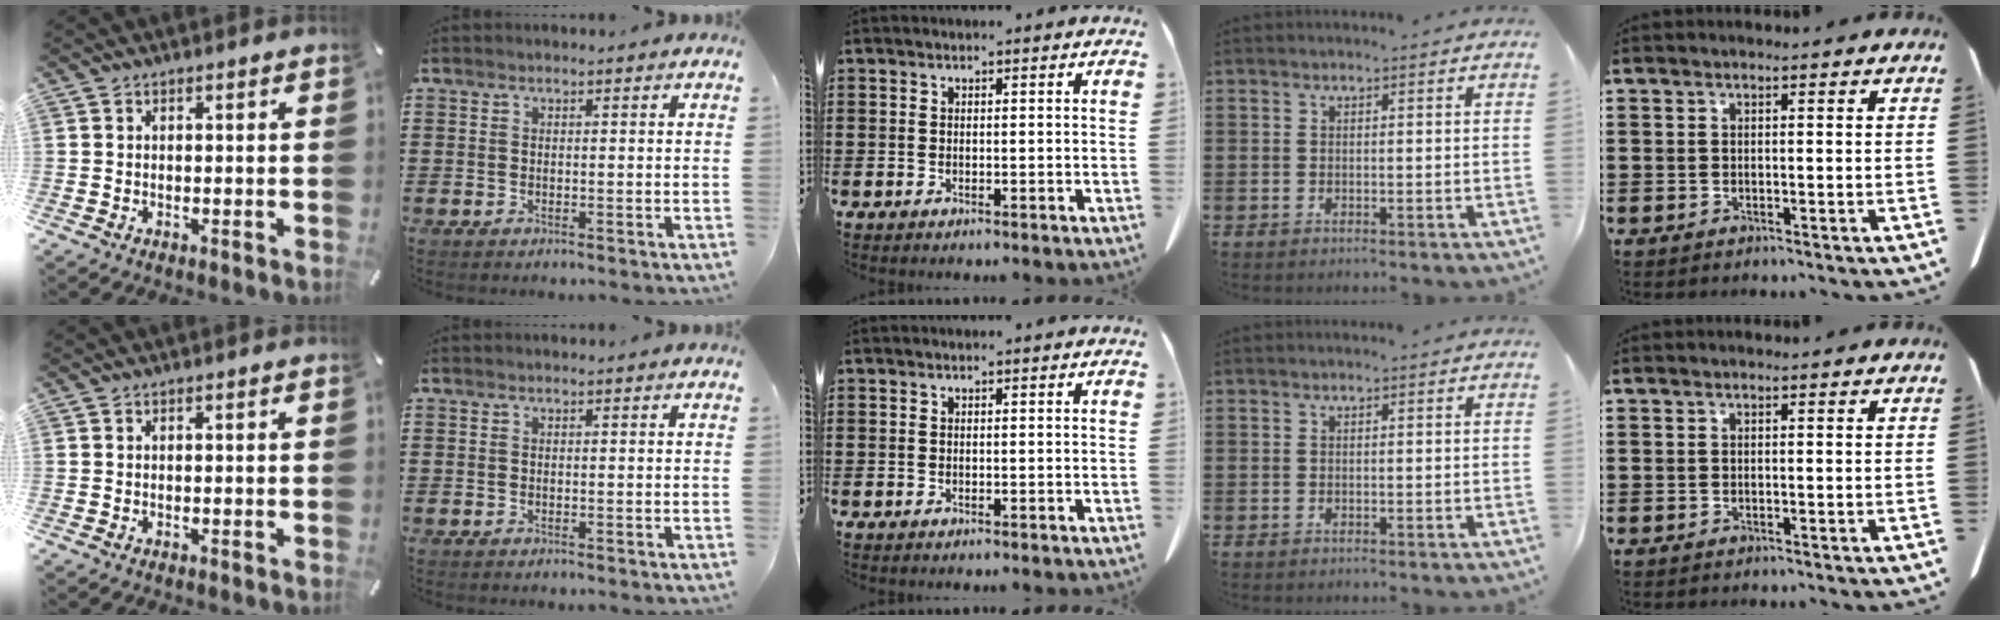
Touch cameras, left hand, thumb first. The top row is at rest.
{}